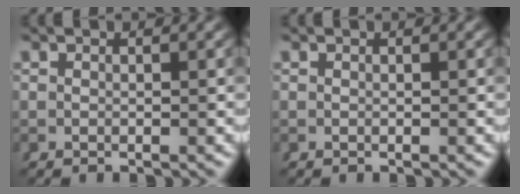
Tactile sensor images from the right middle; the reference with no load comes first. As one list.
[{"total": 0.0}]